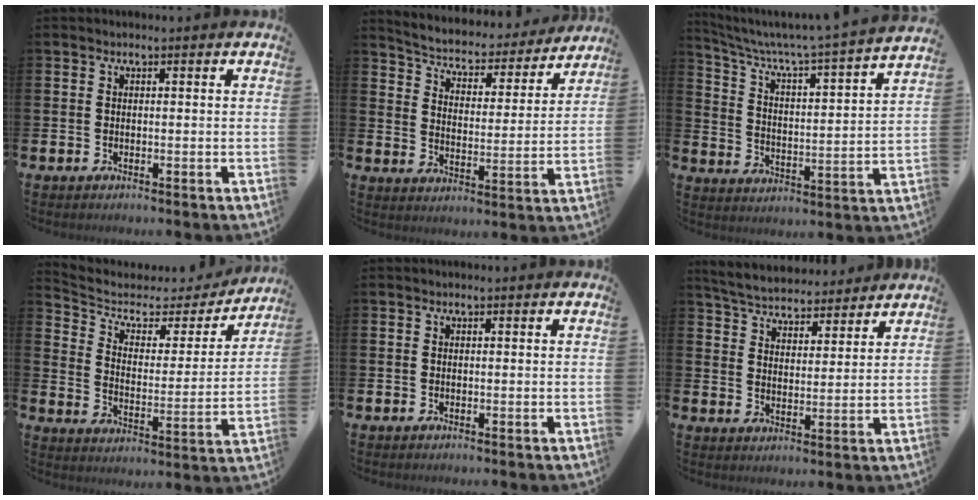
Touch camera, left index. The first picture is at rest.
{"total": 4.8, "force": [4.5, 1.4, 0.9], "torque": [-0.047, -0.038, 0.071]}
{"total": 5.2, "force": [4.6, -0.2, 2.5], "torque": [-0.074, -0.048, 0.065]}
{"total": 5.4, "force": [4.2, 2.8, 1.8], "torque": [-0.058, -0.035, 0.061]}
{"total": 0.0}
{"total": 5.5, "force": [5.4, 1.2, 0.6], "torque": [-0.040, -0.031, 0.095]}